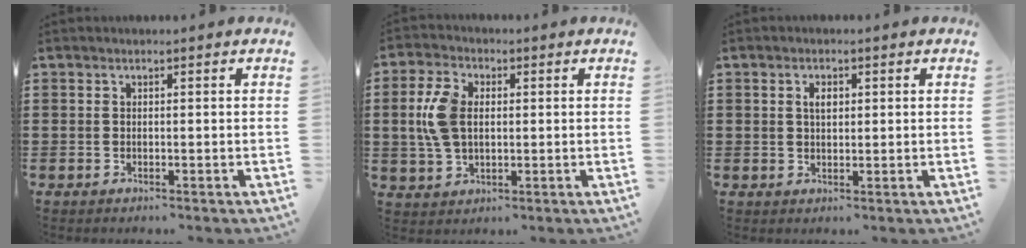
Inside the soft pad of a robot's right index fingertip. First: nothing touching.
{"total": 7.2, "force": [0.7, 4.5, 5.6], "torque": [-0.145, 0.007, 0.003]}
{"total": 2.0, "force": [0.4, 1.1, 1.6], "torque": [-0.036, 0.006, 0.007]}